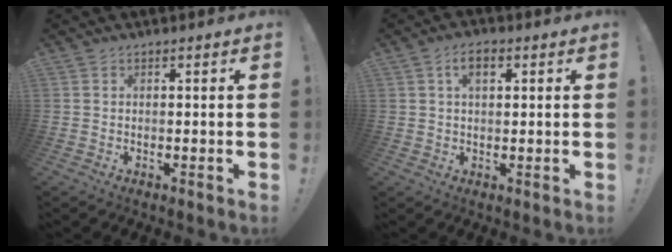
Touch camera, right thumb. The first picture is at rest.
{"total": 4.7, "force": [1.9, 2.7, 3.3], "torque": [-0.052, 0.005, 0.032]}